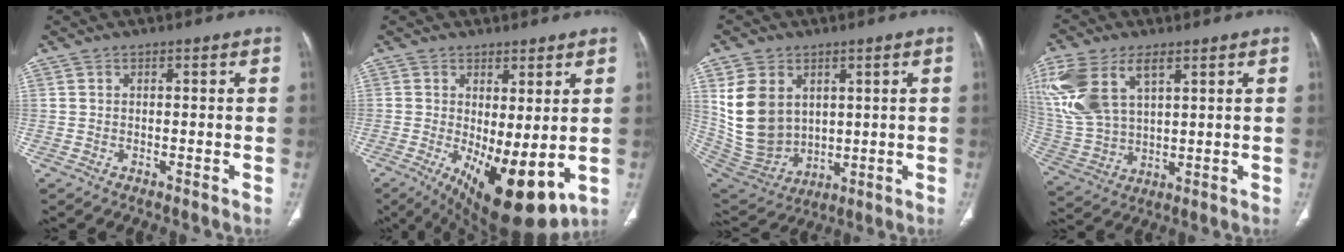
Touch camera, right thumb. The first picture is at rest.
{"total": 13.7, "force": [-2.2, 5.4, 12.4], "torque": [-0.189, -0.027, -0.012]}
{"total": 14.9, "force": [4.1, 11.3, 8.8], "torque": [-0.149, -0.019, 0.109]}
{"total": 16.7, "force": [7.3, 9.3, 11.9], "torque": [-0.272, -0.012, 0.151]}